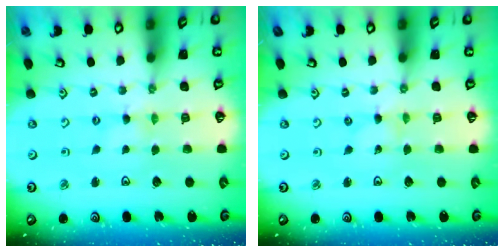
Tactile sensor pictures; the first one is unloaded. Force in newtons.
{"total": 0.0}